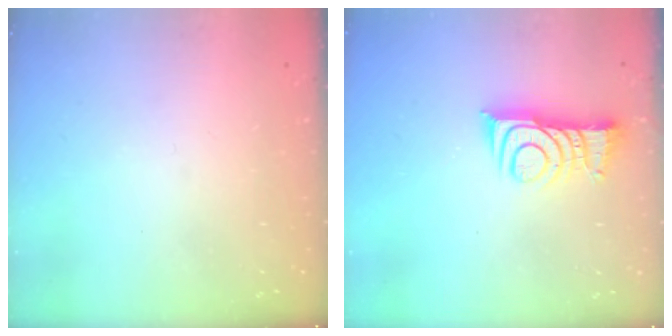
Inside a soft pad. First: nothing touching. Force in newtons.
{"total": 10.0, "press": 9.9, "slide": 1.0}